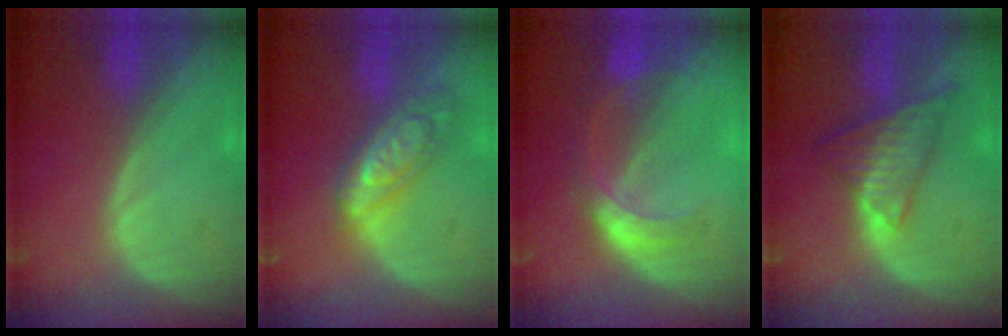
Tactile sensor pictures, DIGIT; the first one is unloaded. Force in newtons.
{"total": 7.2, "press": 7.2, "slide": 0.6}
{"total": 5.6, "press": 5.2, "slide": 2.1}
{"total": 7.6, "press": 6.4, "slide": 4.0}